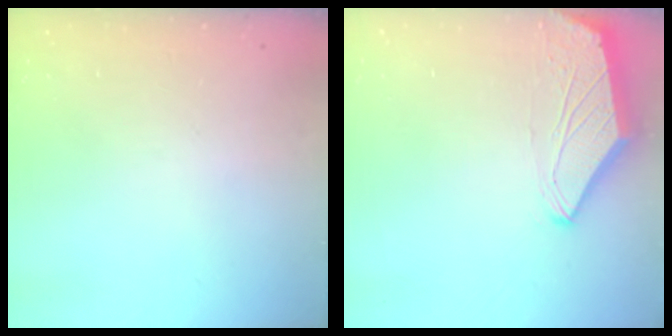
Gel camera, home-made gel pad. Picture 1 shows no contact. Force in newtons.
{"total": 0.0}